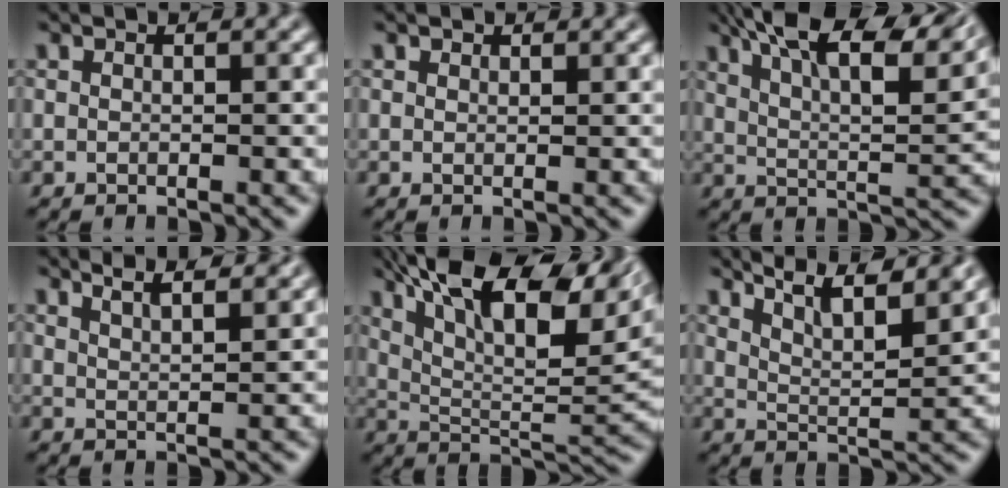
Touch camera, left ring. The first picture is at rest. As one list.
[{"total": 0.7, "force": [0.6, 0.3, 0.2], "torque": [-0.010, 0.005, 0.010]}, {"total": 13.0, "force": [8.3, 4.0, 9.1], "torque": [-0.163, 0.029, 0.115]}, {"total": 5.7, "force": [4.4, 1.7, 3.2], "torque": [-0.035, 0.032, 0.042]}, {"total": 14.5, "force": [7.5, 5.2, 11.3], "torque": [-0.204, 0.041, 0.132]}, {"total": 8.8, "force": [6.4, 2.3, 5.5], "torque": [-0.094, 0.023, 0.081]}]